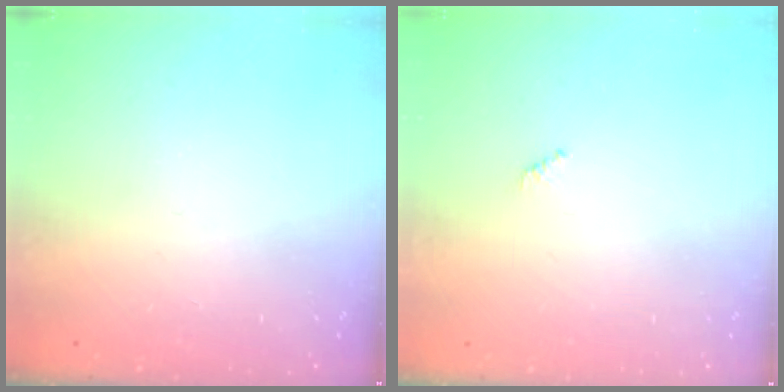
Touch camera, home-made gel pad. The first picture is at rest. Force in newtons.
{"total": 0.7, "press": 0.7, "slide": 0.3}